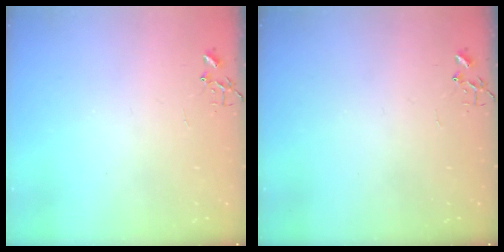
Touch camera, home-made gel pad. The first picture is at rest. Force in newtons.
{"total": 0.0}